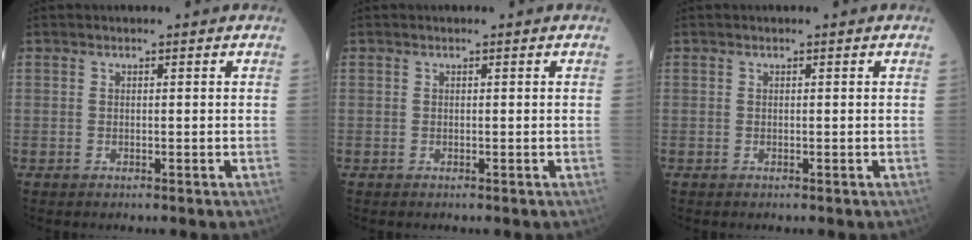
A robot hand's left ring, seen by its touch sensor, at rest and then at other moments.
{"total": 0.0}
{"total": 0.0}